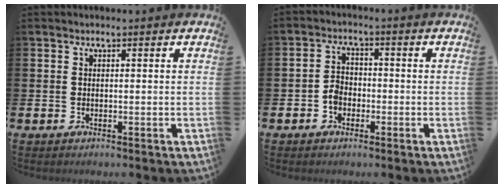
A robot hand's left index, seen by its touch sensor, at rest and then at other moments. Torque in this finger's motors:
{"motor_torque": [0.08, 0.07, 0.13, 0.05]}